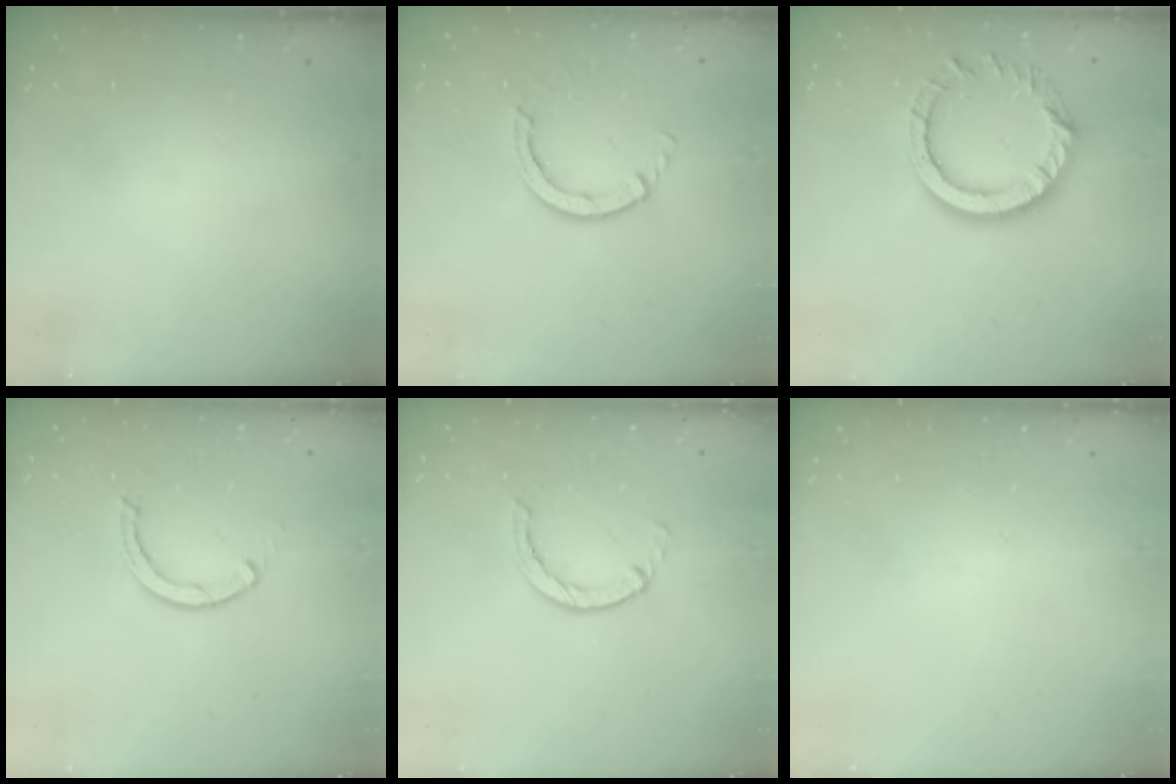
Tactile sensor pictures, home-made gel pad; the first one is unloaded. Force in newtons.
{"total": 3.0, "press": 3.0, "slide": 0.4}
{"total": 12.6, "press": 12.6, "slide": 1.2}
{"total": 2.4, "press": 2.4, "slide": 0.0}
{"total": 1.4, "press": 1.4, "slide": 0.3}
{"total": 0.0}